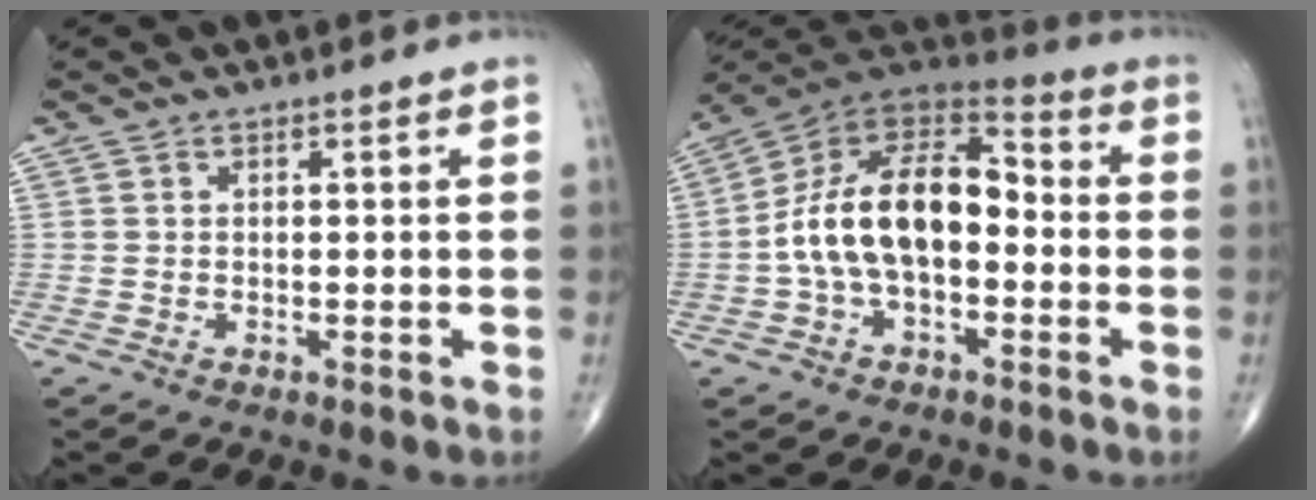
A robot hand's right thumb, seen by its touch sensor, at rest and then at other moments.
{"total": 17.4, "force": [-1.8, 10.0, 14.2], "torque": [-0.238, 0.050, -0.042]}